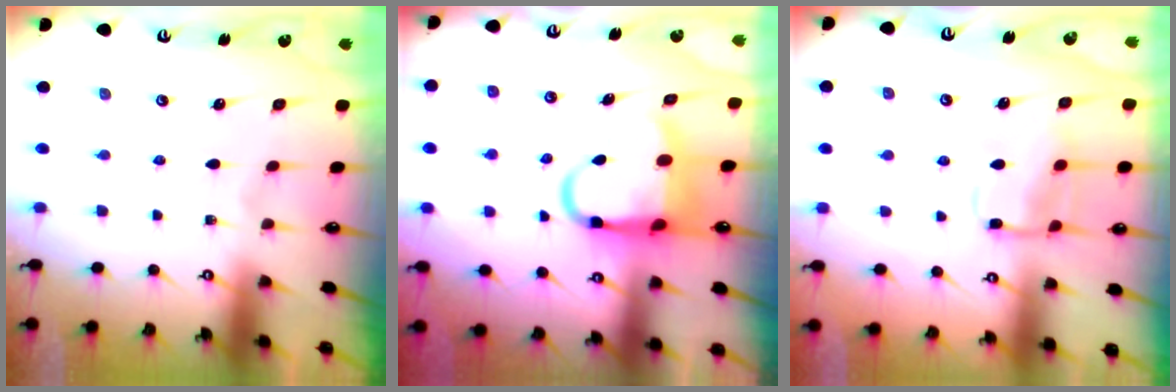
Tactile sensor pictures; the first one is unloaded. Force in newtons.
{"total": 9.4, "press": 9.2, "slide": 2.0}
{"total": 9.9, "press": 9.8, "slide": 0.8}